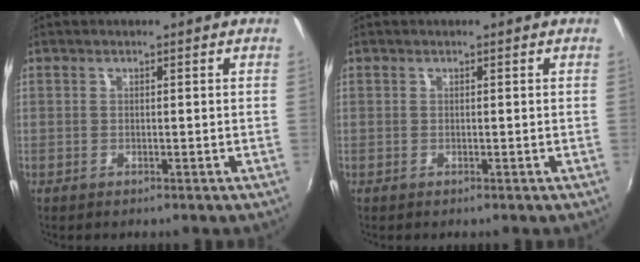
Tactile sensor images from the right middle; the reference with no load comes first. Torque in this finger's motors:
{"motor_torque": [0.00, -0.23, -0.31, -0.17]}